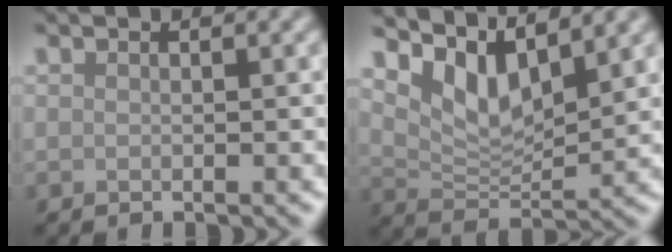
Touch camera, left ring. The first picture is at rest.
{"total": 5.2, "force": [3.9, 1.6, 3.0], "torque": [-0.070, -0.010, 0.074]}